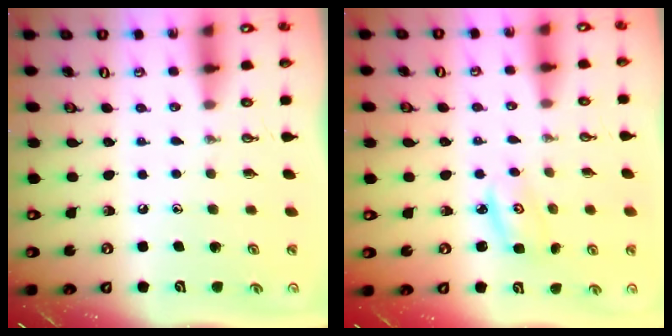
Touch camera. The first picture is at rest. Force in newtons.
{"total": 2.8, "press": 2.8, "slide": 0.2}